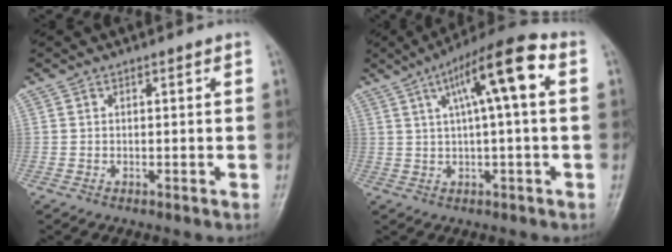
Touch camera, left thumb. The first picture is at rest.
{"total": 12.3, "force": [3.3, 2.4, 11.6], "torque": [-0.199, 0.031, 0.046]}